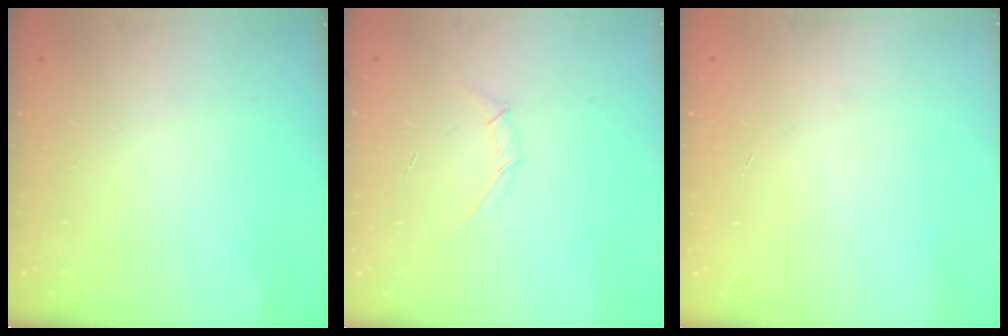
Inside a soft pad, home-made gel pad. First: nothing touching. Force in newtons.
{"total": 3.4, "press": 3.3, "slide": 0.9}
{"total": 0.0}